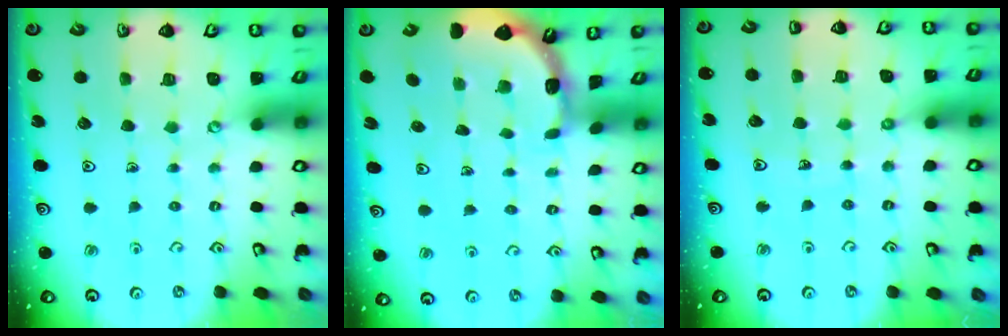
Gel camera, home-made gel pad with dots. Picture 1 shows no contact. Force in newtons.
{"total": 1.7, "press": 1.7, "slide": 0.1}
{"total": 7.3, "press": 7.1, "slide": 1.9}